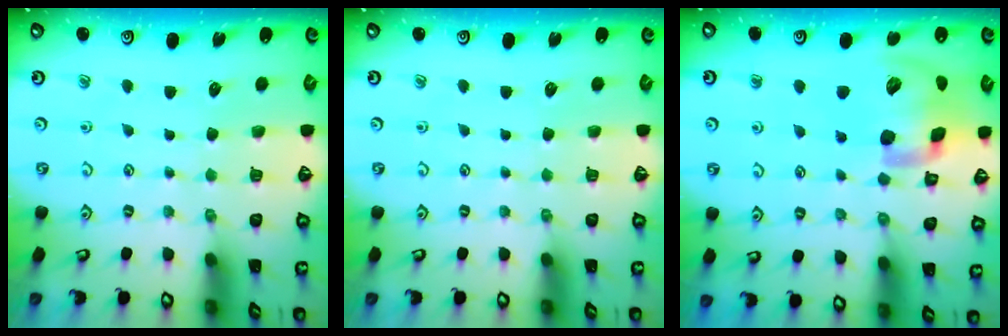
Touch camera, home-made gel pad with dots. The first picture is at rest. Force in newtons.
{"total": 0.0}
{"total": 18.8, "press": 18.5, "slide": 2.9}